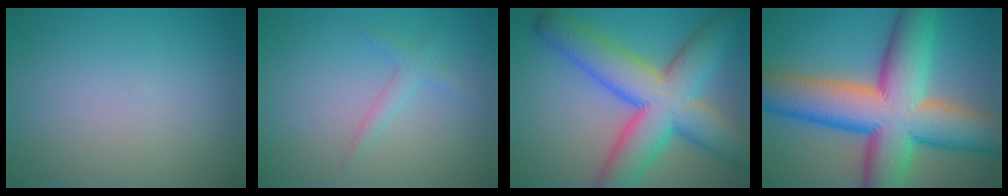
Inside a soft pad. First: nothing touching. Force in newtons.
{"total": 1.4, "press": 1.4, "slide": 0.0}
{"total": 11.7, "press": 11.6, "slide": 0.3}
{"total": 15.9, "press": 15.8, "slide": 0.5}